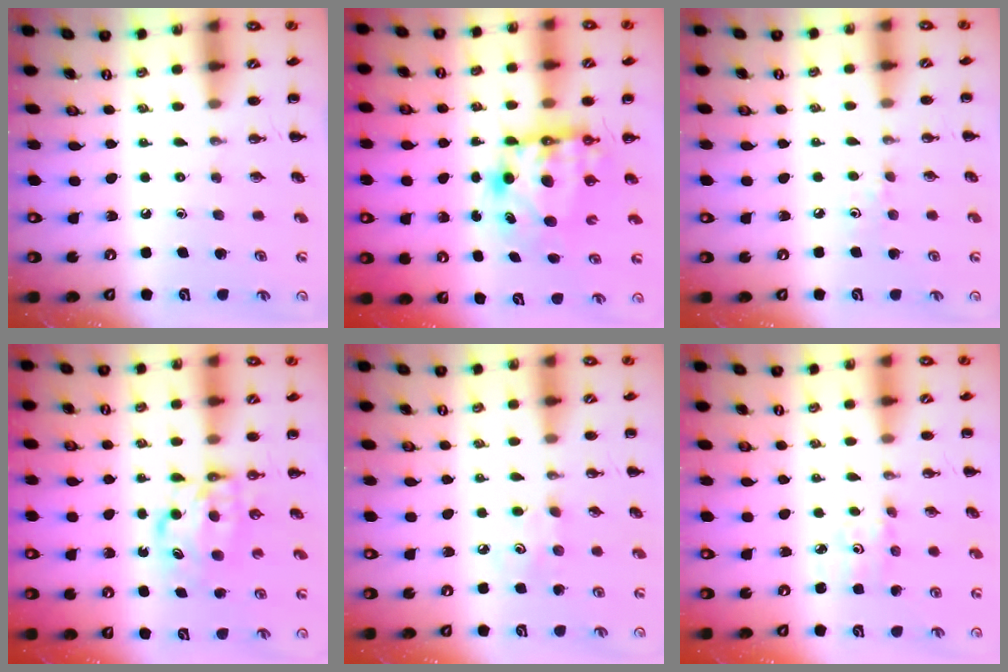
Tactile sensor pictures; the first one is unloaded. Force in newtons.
{"total": 8.2, "press": 8.0, "slide": 1.8}
{"total": 3.4, "press": 3.3, "slide": 0.9}
{"total": 6.8, "press": 6.8, "slide": 0.2}
{"total": 4.7, "press": 4.6, "slide": 1.0}
{"total": 1.9, "press": 1.9, "slide": 0.4}